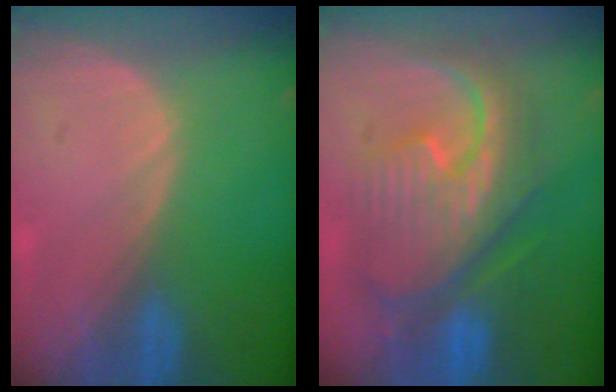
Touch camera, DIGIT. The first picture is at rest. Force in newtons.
{"total": 12.4, "press": 12.4, "slide": 1.4}